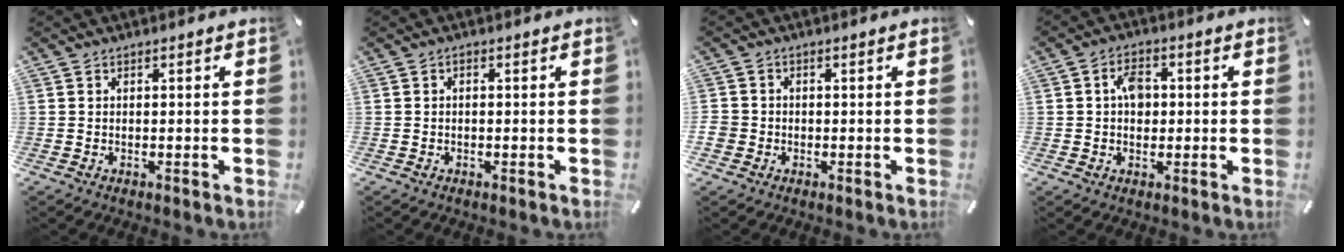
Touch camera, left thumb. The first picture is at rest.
{"total": 0.7, "force": [-0.3, 0.3, 0.6], "torque": [-0.011, -0.001, -0.005]}
{"total": 2.8, "force": [-0.7, 2.7, 0.6], "torque": [-0.006, 0.004, -0.013]}
{"total": 5.0, "force": [0.4, 3.5, 3.6], "torque": [-0.055, 0.005, 0.002]}